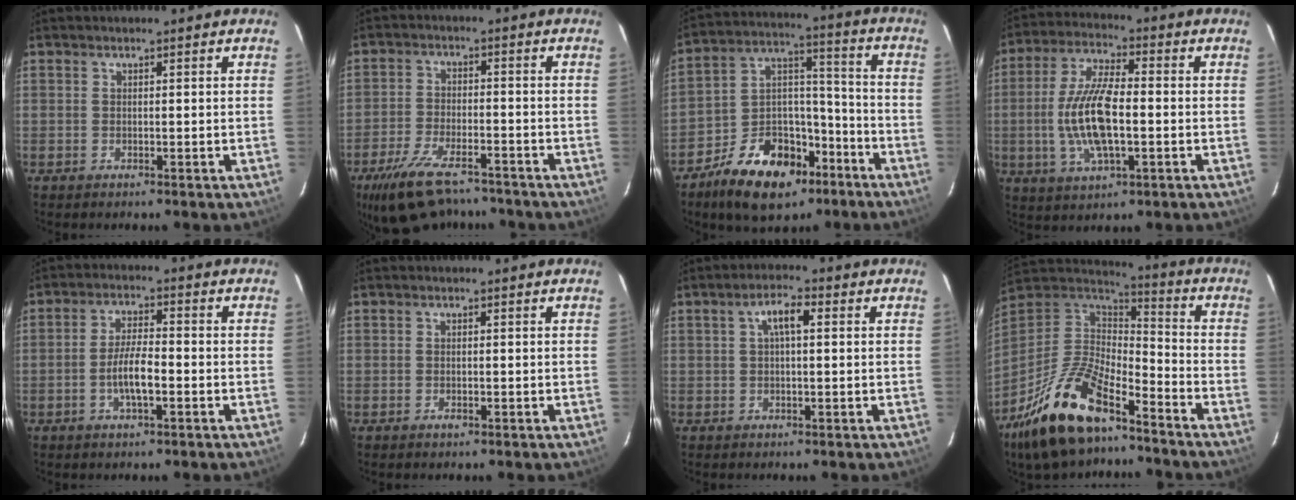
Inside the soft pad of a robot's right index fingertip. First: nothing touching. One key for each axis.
{"total": 13.7, "fx": -10.5, "fy": 5.5, "fz": 6.9, "tx": -0.155, "ty": -0.017, "tz": -0.174}
{"total": 17.4, "fx": -10.9, "fy": 10.1, "fz": 9.1, "tx": -0.174, "ty": 0.041, "tz": -0.168}
{"total": 13.2, "fx": -1.8, "fy": 4.7, "fz": 12.2, "tx": -0.250, "ty": 0.002, "tz": -0.033}
{"total": 5.9, "fx": -2.0, "fy": 1.6, "fz": 5.3, "tx": -0.105, "ty": 0.001, "tz": -0.036}
{"total": 1.0, "fx": -0.4, "fy": 0.6, "fz": 0.6, "tx": -0.011, "ty": 0.000, "tz": -0.006}
{"total": 4.2, "fx": 1.0, "fy": 1.4, "fz": 3.8, "tx": -0.072, "ty": 0.013, "tz": 0.020}
{"total": 21.0, "fx": -14.1, "fy": 7.9, "fz": 13.4, "tx": -0.285, "ty": -0.021, "tz": -0.259}